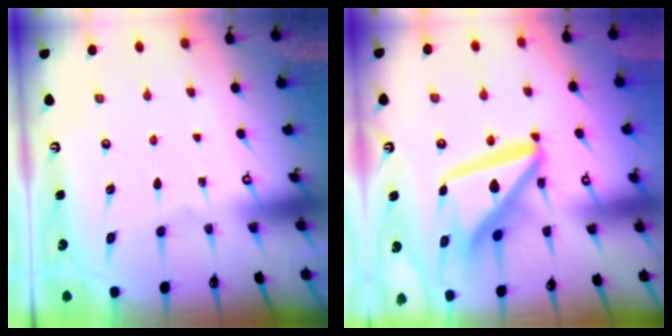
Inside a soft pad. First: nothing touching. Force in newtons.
{"total": 17.9, "press": 17.8, "slide": 2.2}